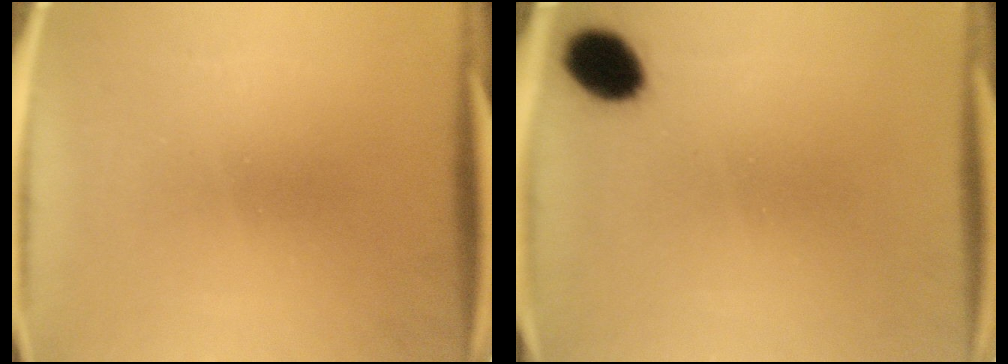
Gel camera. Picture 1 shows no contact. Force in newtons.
{"total": 7.0}